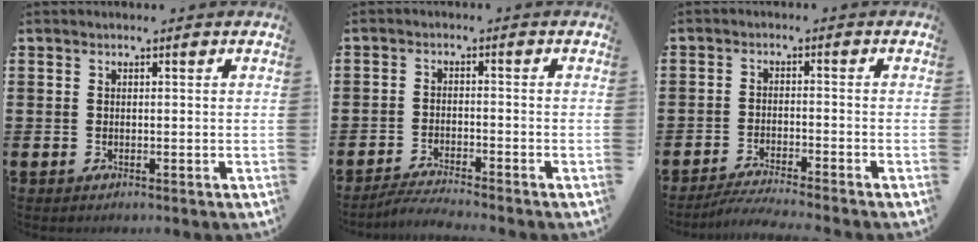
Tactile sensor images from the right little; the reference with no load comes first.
{"total": 2.5, "force": [-2.4, -0.3, 0.5], "torque": [-0.008, 0.004, -0.050]}
{"total": 2.9, "force": [-2.7, -0.3, 1.0], "torque": [-0.014, 0.001, -0.052]}